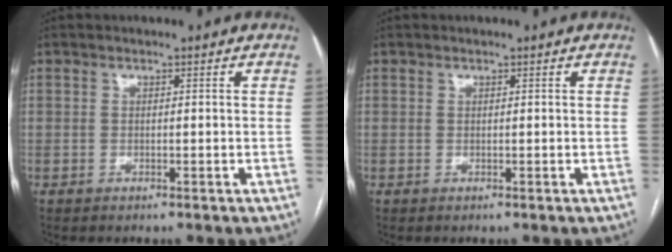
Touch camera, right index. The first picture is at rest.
{"total": 0.0}